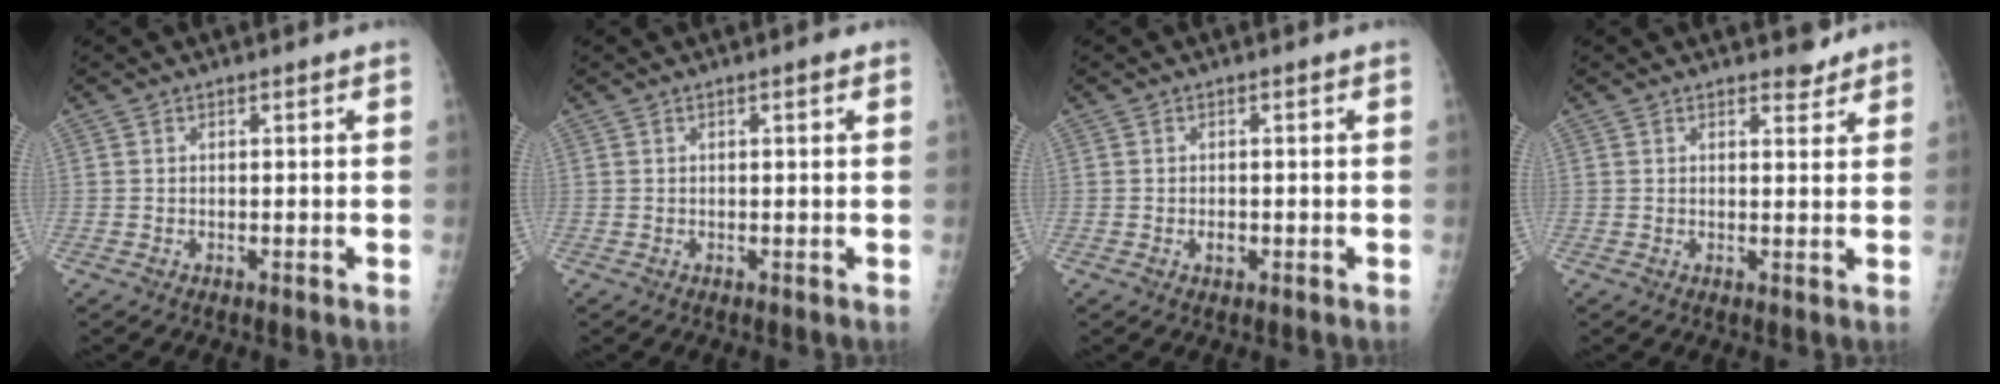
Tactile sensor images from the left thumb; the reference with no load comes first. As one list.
[{"total": 1.1, "force": [0.7, 0.1, 0.9], "torque": [-0.012, 0.000, 0.008]}, {"total": 1.1, "force": [-0.2, 0.7, 0.8], "torque": [-0.013, -0.002, 0.000]}, {"total": 2.6, "force": [2.3, 1.0, 0.7], "torque": [0.003, -0.017, 0.029]}]